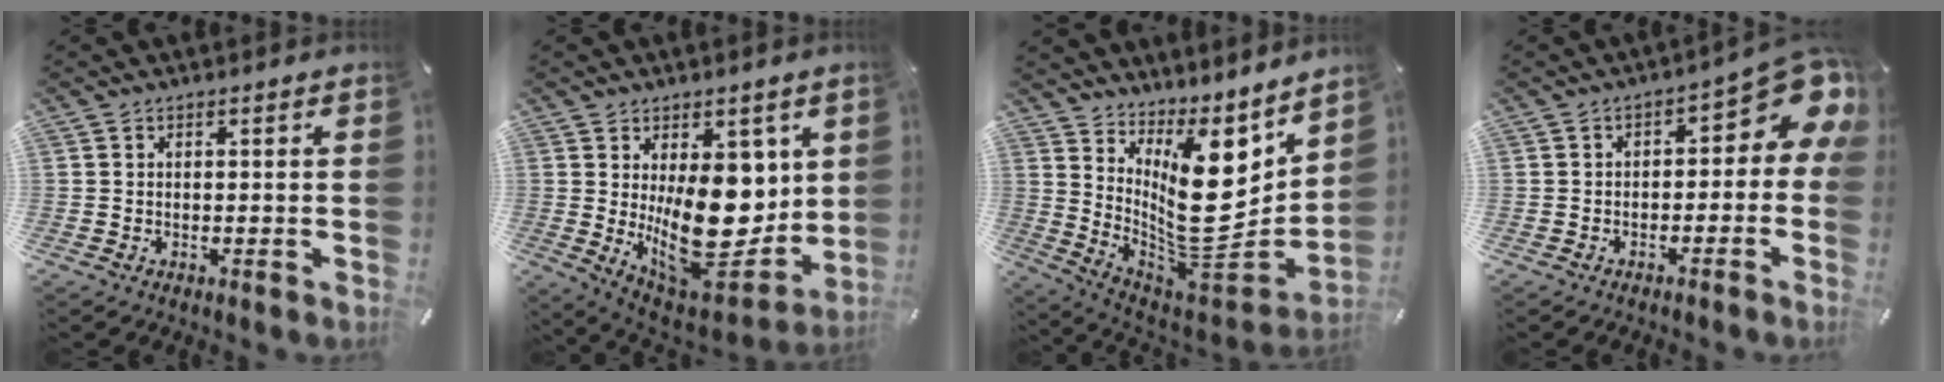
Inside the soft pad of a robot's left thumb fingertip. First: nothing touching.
{"total": 21.3, "force": [1.4, 13.2, 16.7], "torque": [-0.228, -0.044, 0.046]}
{"total": 18.9, "force": [4.9, 11.2, 14.4], "torque": [-0.215, -0.066, 0.096]}
{"total": 9.9, "force": [3.3, 4.9, 8.0], "torque": [-0.092, -0.035, 0.057]}